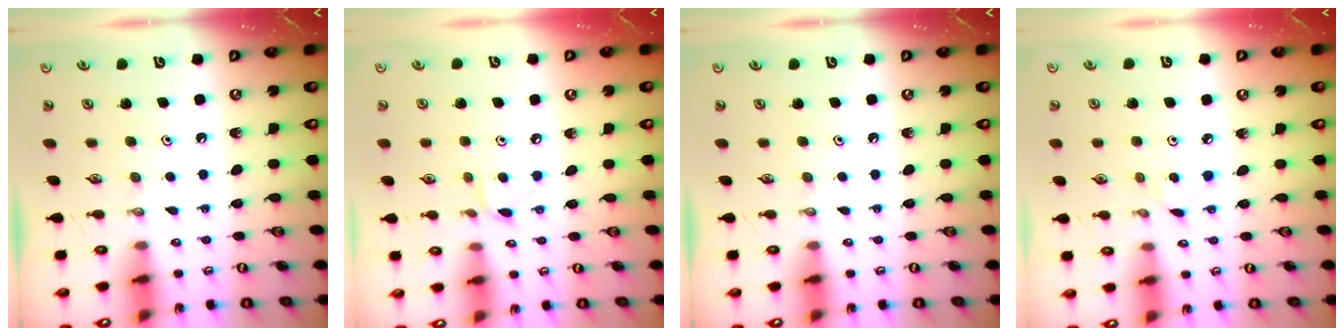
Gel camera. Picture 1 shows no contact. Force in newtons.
{"total": 5.8, "press": 5.8, "slide": 0.6}
{"total": 0.0}
{"total": 2.3, "press": 2.3, "slide": 0.3}